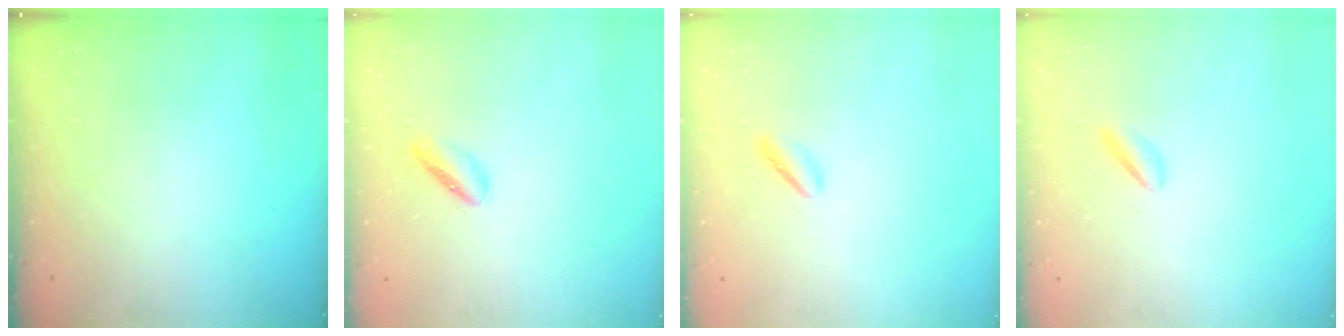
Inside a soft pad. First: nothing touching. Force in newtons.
{"total": 2.5, "press": 2.4, "slide": 0.3}
{"total": 2.7, "press": 2.6, "slide": 0.8}
{"total": 1.8, "press": 1.6, "slide": 0.9}